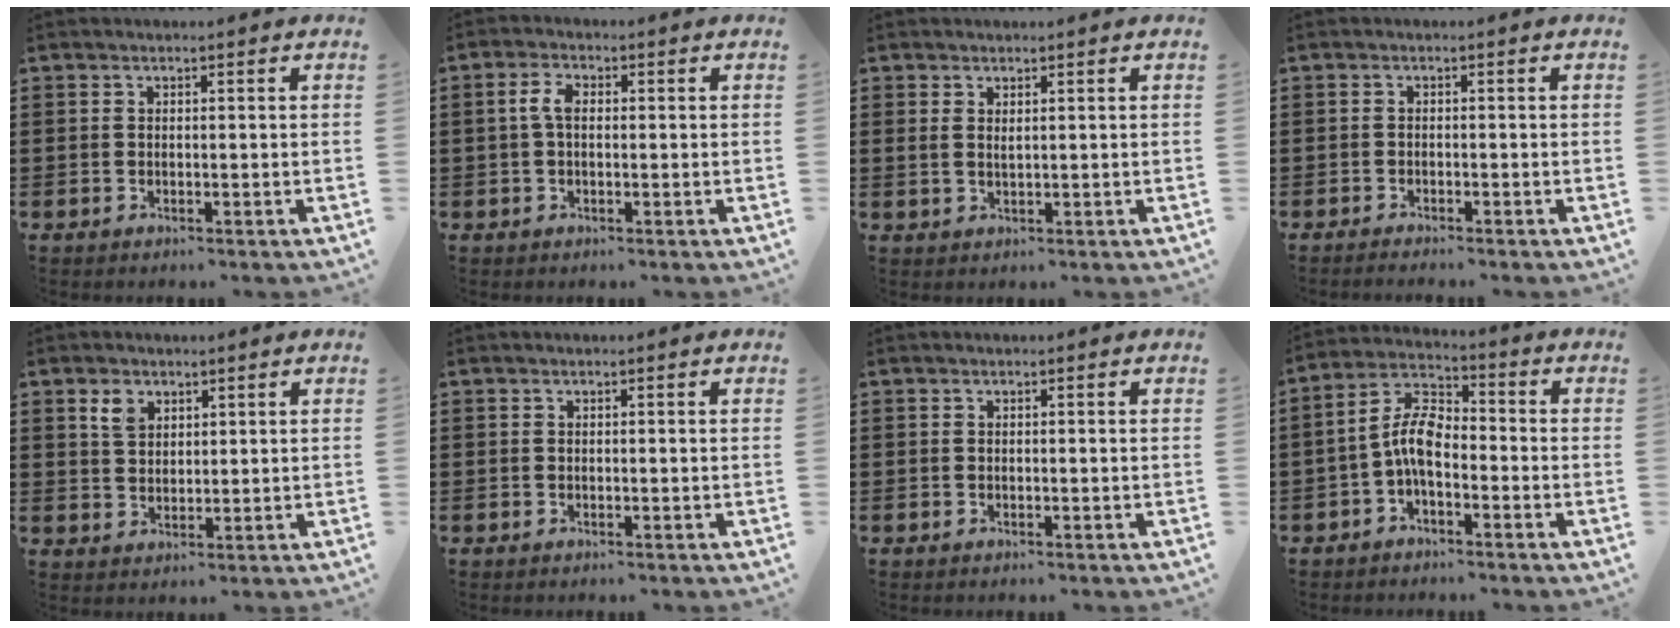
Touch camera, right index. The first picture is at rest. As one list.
[{"total": 3.3, "force": [0.1, 1.8, 2.8], "torque": [-0.064, 0.006, -0.002]}, {"total": 1.2, "force": [0.8, 0.4, 0.8], "torque": [-0.018, 0.003, 0.014]}, {"total": 1.0, "force": [-1.0, -0.1, 0.1], "torque": [-0.003, 0.000, -0.019]}, {"total": 3.3, "force": [2.1, 2.2, 1.3], "torque": [-0.027, 0.003, 0.038]}, {"total": 0.0}, {"total": 0.0}, {"total": 7.1, "force": [-1.9, 3.5, 5.9], "torque": [-0.141, 0.006, -0.044]}]